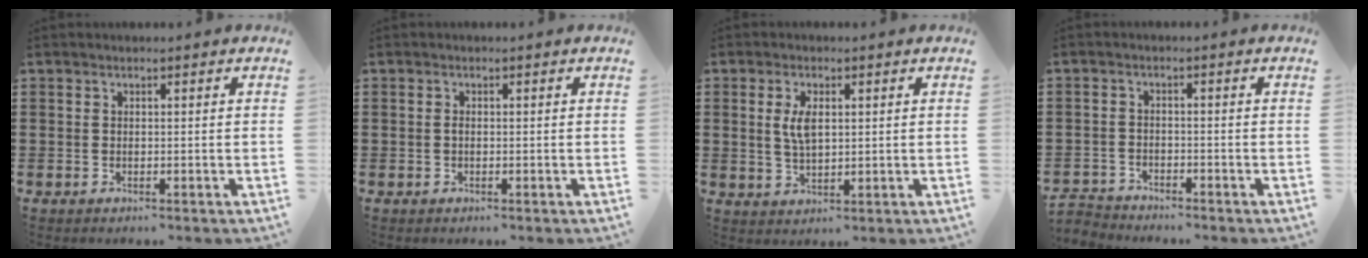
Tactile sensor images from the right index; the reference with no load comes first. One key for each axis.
{"total": 0.7, "fx": -0.2, "fy": 0.3, "fz": 0.6, "tx": -0.013, "ty": -0.002, "tz": -0.003}
{"total": 4.4, "fx": 1.0, "fy": 1.9, "fz": 3.8, "tx": -0.080, "ty": 0.008, "tz": 0.016}
{"total": 2.4, "fx": -2.4, "fy": 0.2, "fz": -0.2, "tx": -0.005, "ty": -0.002, "tz": -0.053}